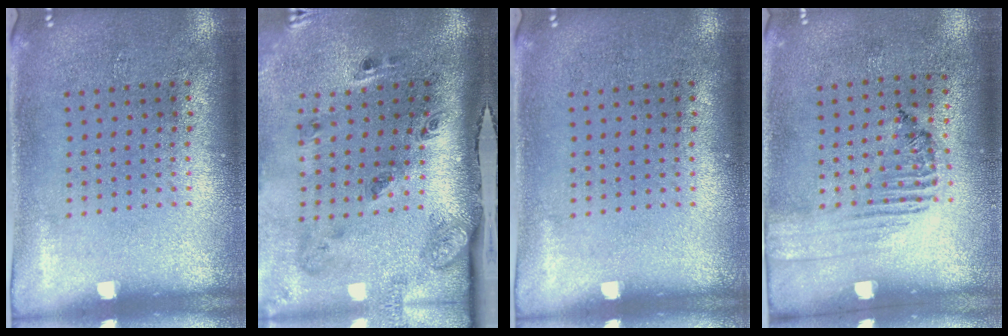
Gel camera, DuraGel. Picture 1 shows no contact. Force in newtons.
{"total": 3.4, "press": 2.1, "slide": 2.7}
{"total": 0.0}
{"total": 1.5, "press": 1.1, "slide": 1.0}